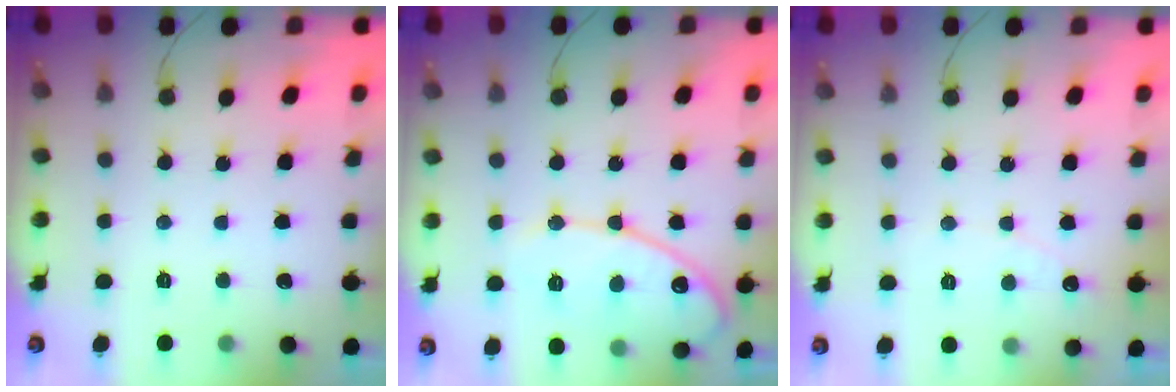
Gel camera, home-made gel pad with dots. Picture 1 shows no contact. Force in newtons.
{"total": 13.8, "press": 13.7, "slide": 0.9}
{"total": 2.9, "press": 2.9, "slide": 0.2}